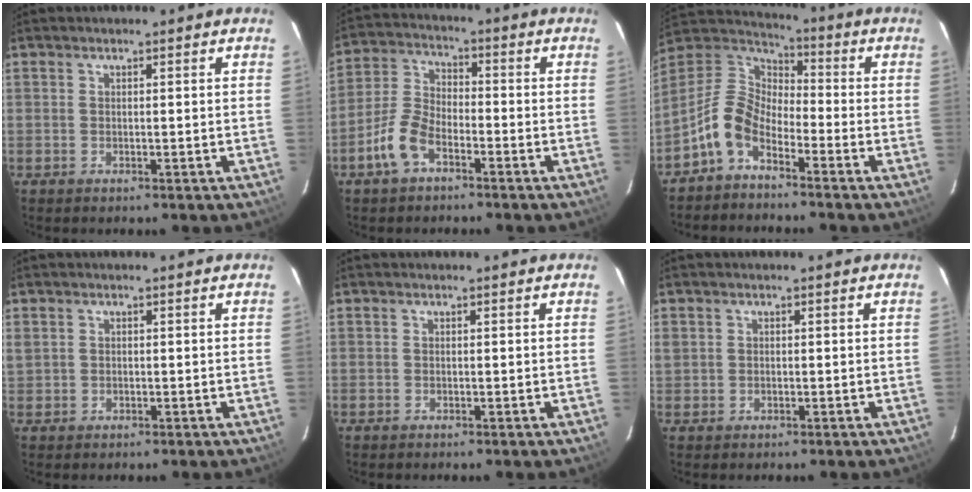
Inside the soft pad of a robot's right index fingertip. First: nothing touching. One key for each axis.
{"total": 8.0, "fx": -4.7, "fy": 4.0, "fz": 5.2, "tx": -0.120, "ty": 0.011, "tz": -0.095}
{"total": 9.6, "fx": -5.5, "fy": 5.3, "fz": 5.8, "tx": -0.124, "ty": 0.021, "tz": -0.123}
{"total": 2.0, "fx": 0.5, "fy": 1.8, "fz": 0.8, "tx": -0.012, "ty": 0.002, "tz": 0.010}
{"total": 0.0}
{"total": 1.6, "fx": 0.3, "fy": 1.6, "fz": 0.5, "tx": -0.006, "ty": 0.002, "tz": 0.004}